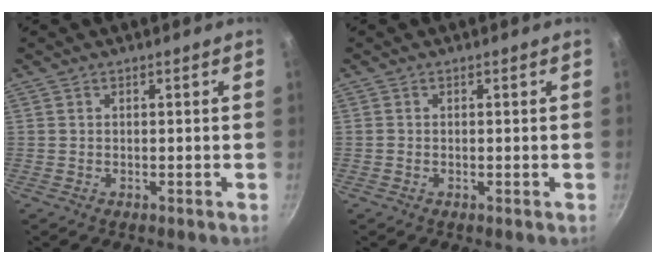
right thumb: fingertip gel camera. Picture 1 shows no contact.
{"total": 0.0}